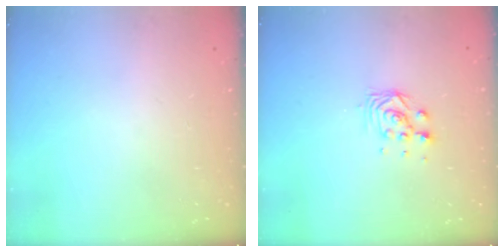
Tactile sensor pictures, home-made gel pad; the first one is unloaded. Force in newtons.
{"total": 4.2, "press": 4.2, "slide": 0.3}